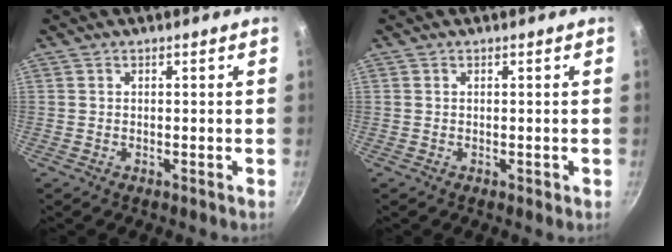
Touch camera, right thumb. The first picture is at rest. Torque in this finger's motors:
{"motor_torque": [0.13, 0.02, 0.28, -0.23, 0.00]}